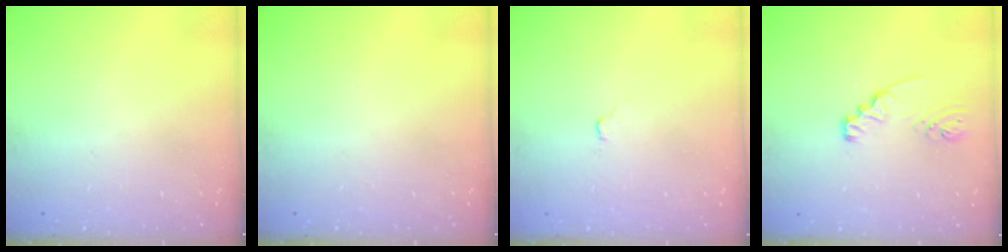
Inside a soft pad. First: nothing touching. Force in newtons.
{"total": 0.0}
{"total": 3.4, "press": 3.4, "slide": 0.4}
{"total": 2.5, "press": 2.5, "slide": 0.1}